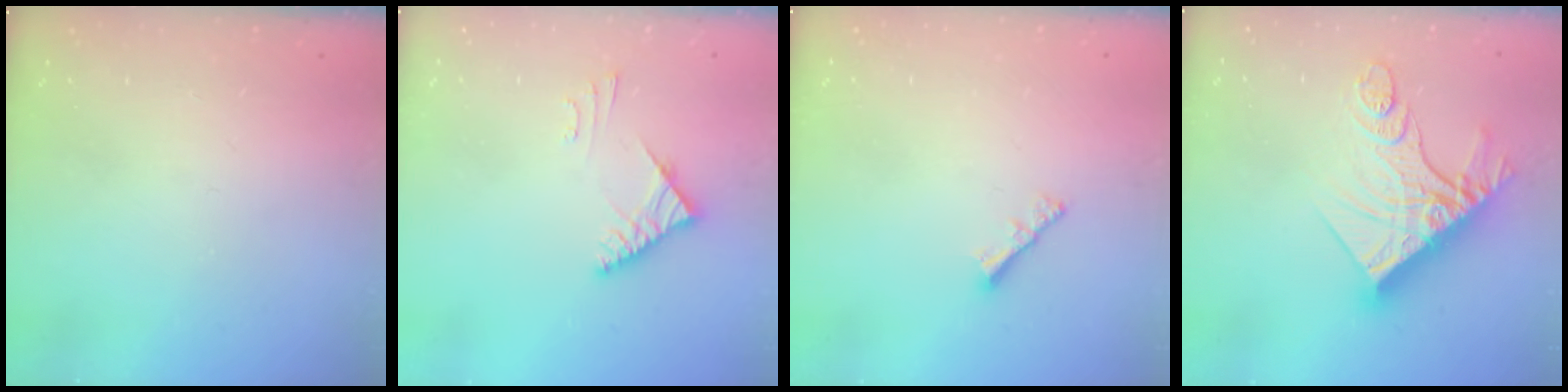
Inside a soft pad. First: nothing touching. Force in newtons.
{"total": 4.4, "press": 4.3, "slide": 0.8}
{"total": 2.2, "press": 2.1, "slide": 0.6}
{"total": 19.0, "press": 18.9, "slide": 2.3}